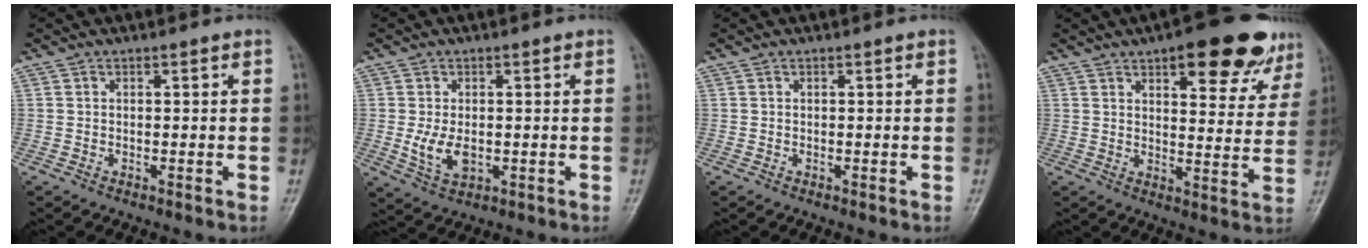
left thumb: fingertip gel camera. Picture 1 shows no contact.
{"total": 5.3, "force": [-0.4, 3.2, 4.2], "torque": [-0.078, -0.013, -0.001]}
{"total": 0.0}
{"total": 16.7, "force": [10.2, 6.5, 11.6], "torque": [-0.103, -0.037, 0.131]}